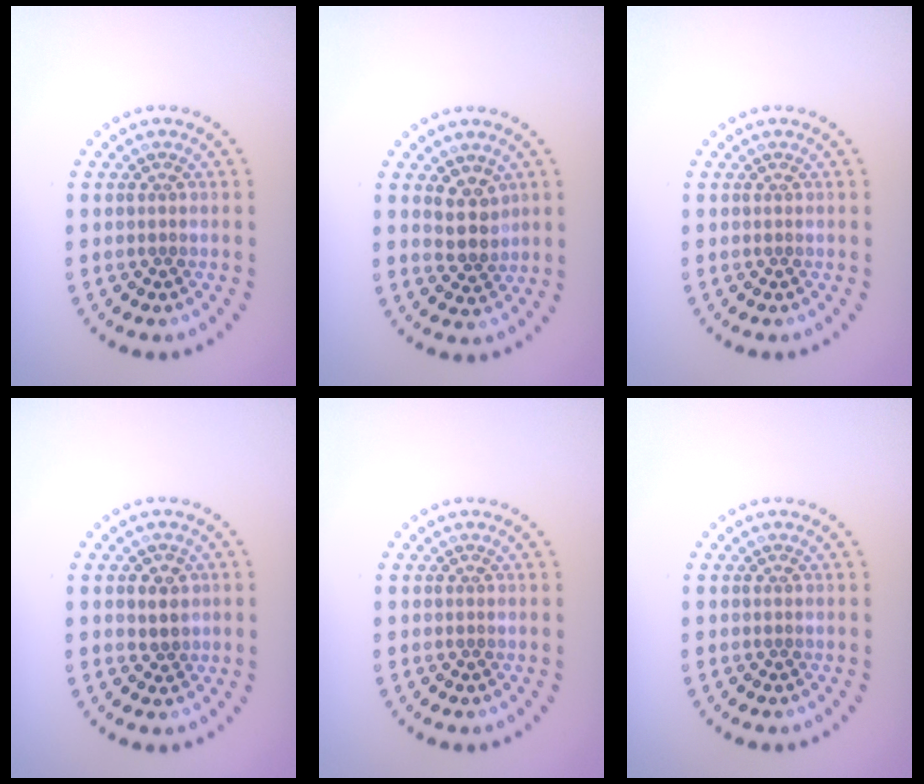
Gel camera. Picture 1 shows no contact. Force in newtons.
{"total": 2.6, "press": 2.3, "slide": 1.3}
{"total": 0.0}
{"total": 1.6, "press": 1.4, "slide": 0.8}
{"total": 0.0}
{"total": 0.0}